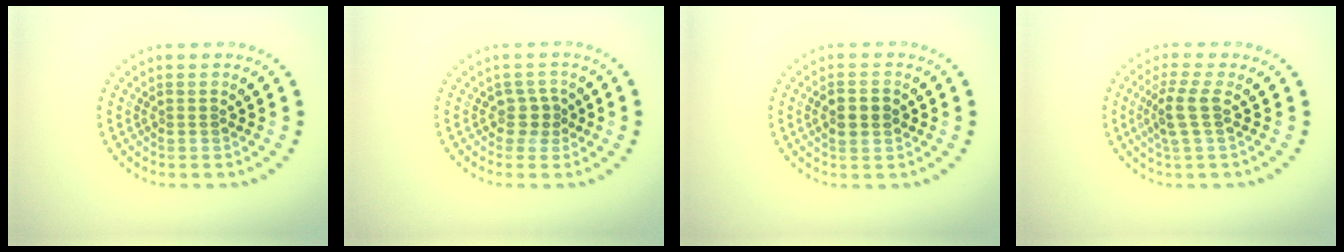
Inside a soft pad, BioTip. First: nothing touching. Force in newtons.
{"total": 1.6, "press": 1.1, "slide": 1.1}
{"total": 2.1, "press": 2.1, "slide": 0.1}
{"total": 2.7, "press": 2.1, "slide": 1.7}